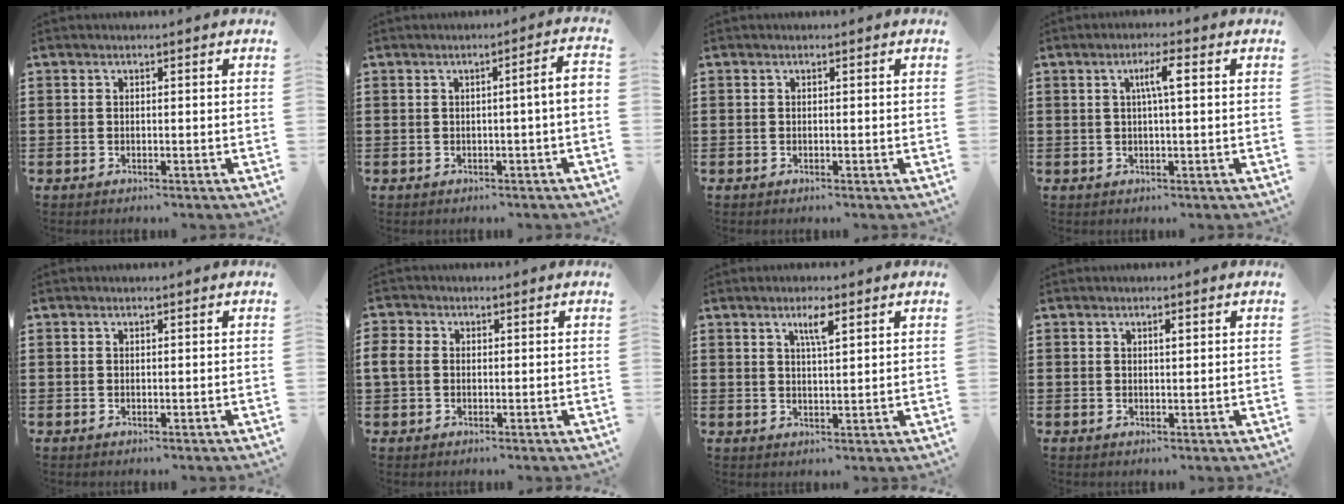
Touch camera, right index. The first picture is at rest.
{"total": 3.2, "force": [-0.5, -0.2, 3.2], "torque": [-0.054, -0.005, -0.011]}
{"total": 0.0}
{"total": 3.9, "force": [0.8, 0.4, 3.8], "torque": [-0.066, 0.003, 0.007]}
{"total": 0.0}
{"total": 2.6, "force": [-0.1, 2.1, 1.5], "torque": [-0.048, 0.003, -0.008]}
{"total": 3.5, "force": [2.0, 0.6, 2.8], "torque": [-0.052, 0.001, 0.031]}
{"total": 0.6, "force": [0.3, 0.3, 0.4], "torque": [-0.008, 0.001, 0.006]}